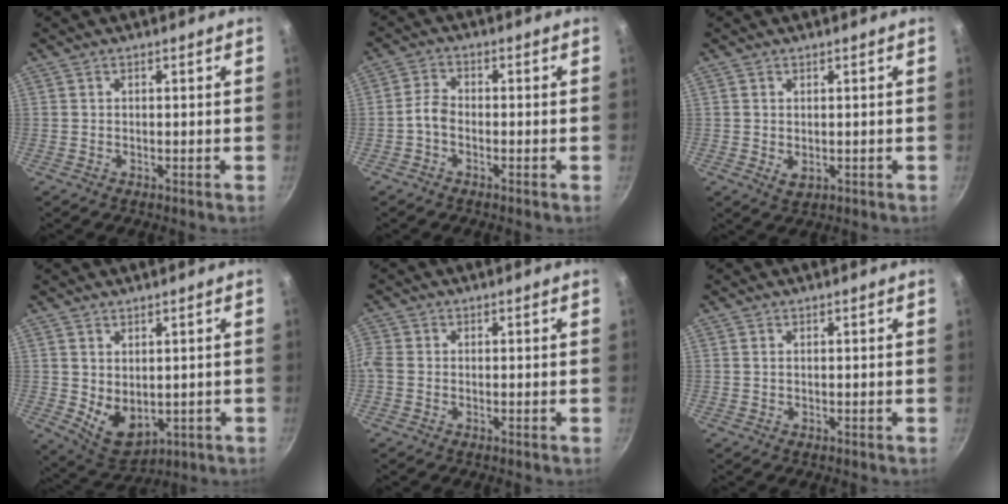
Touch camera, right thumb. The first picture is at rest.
{"total": 3.1, "force": [-1.5, 1.9, 2.0], "torque": [-0.044, 0.021, -0.038]}
{"total": 2.3, "force": [0.0, 1.6, 1.6], "torque": [-0.026, -0.005, 0.004]}
{"total": 7.5, "force": [0.6, 5.2, 5.4], "torque": [-0.068, -0.022, 0.032]}
{"total": 2.7, "force": [-0.6, 2.2, 1.5], "torque": [-0.034, 0.004, -0.022]}
{"total": 0.5, "force": [0.1, 0.4, 0.4], "torque": [-0.007, 0.001, 0.002]}